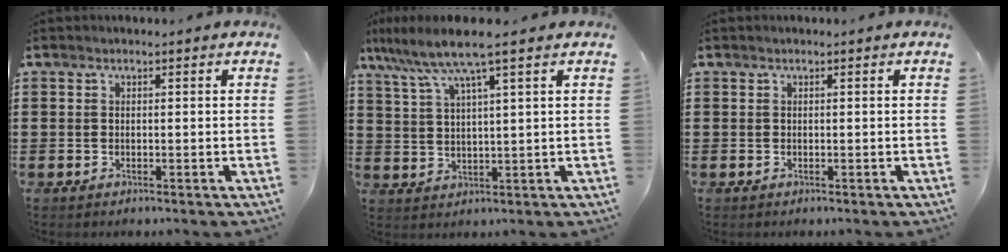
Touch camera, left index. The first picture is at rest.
{"total": 6.6, "force": [4.5, -0.1, 4.9], "torque": [-0.110, -0.017, 0.075]}
{"total": 0.0}